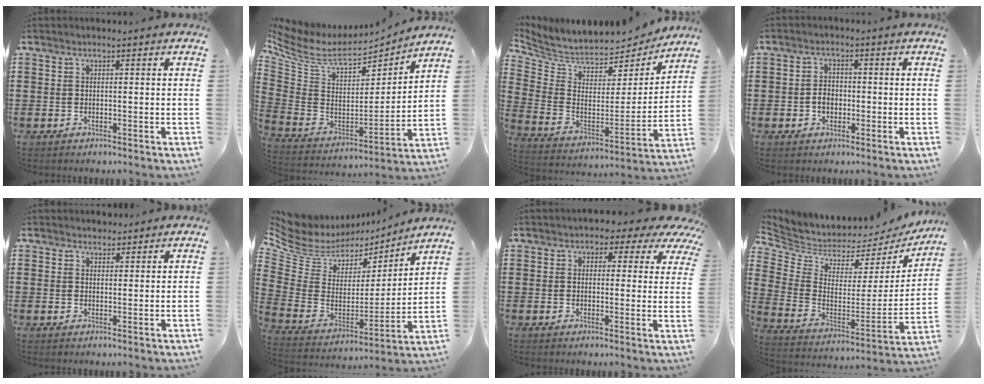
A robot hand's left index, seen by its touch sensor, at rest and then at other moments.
{"total": 8.4, "force": [6.7, 3.2, 3.9], "torque": [-0.118, -0.048, 0.112]}
{"total": 5.1, "force": [4.6, 2.1, 0.8], "torque": [-0.048, -0.047, 0.079]}
{"total": 2.5, "force": [-0.6, 2.0, 1.4], "torque": [-0.031, 0.003, -0.015]}
{"total": 1.8, "force": [1.7, 0.7, -0.1], "torque": [-0.002, 0.005, 0.033]}
{"total": 6.8, "force": [5.0, 4.3, 1.9], "torque": [-0.083, -0.041, 0.087]}
{"total": 2.9, "force": [1.9, 1.7, 1.2], "torque": [-0.022, -0.009, 0.026]}
{"total": 3.9, "force": [3.6, 1.3, 0.9], "torque": [-0.045, -0.047, 0.058]}